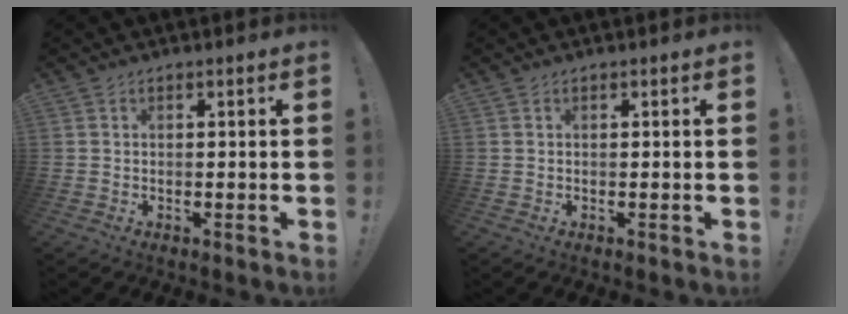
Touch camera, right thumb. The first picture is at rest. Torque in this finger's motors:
{"motor_torque": [-0.01, 0.02, -0.12, 0.11, 0.01]}